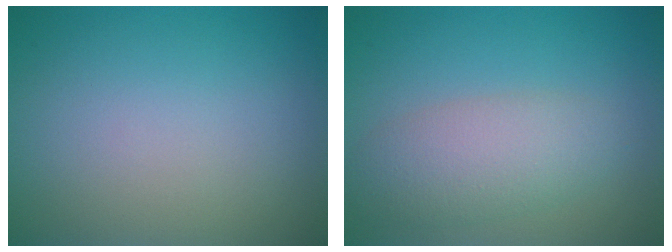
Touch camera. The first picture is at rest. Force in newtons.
{"total": 4.1, "press": 4.1, "slide": 0.2}